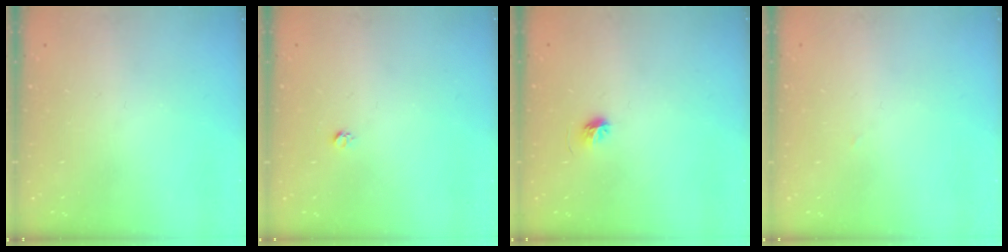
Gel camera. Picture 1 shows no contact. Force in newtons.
{"total": 3.1, "press": 3.1, "slide": 0.3}
{"total": 4.2, "press": 3.9, "slide": 1.4}
{"total": 1.1, "press": 1.1, "slide": 0.1}